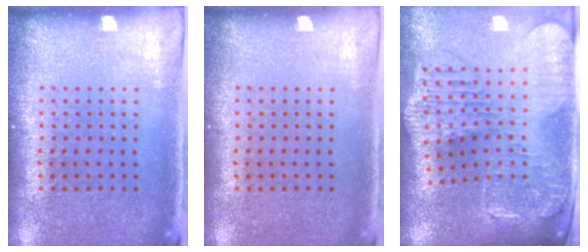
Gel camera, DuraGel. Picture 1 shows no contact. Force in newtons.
{"total": 0.0}
{"total": 2.9, "press": 2.5, "slide": 1.5}